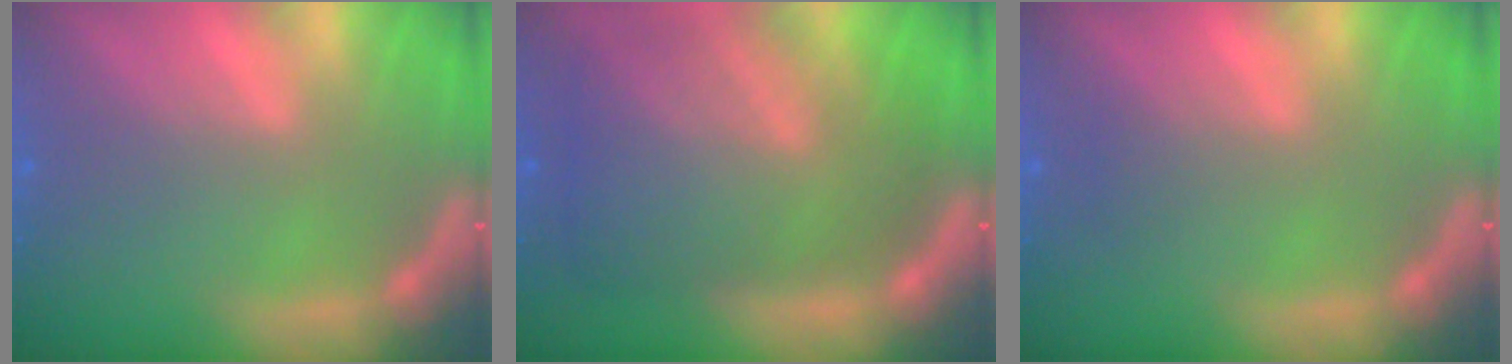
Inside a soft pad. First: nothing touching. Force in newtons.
{"total": 10.0}
{"total": 1.0}